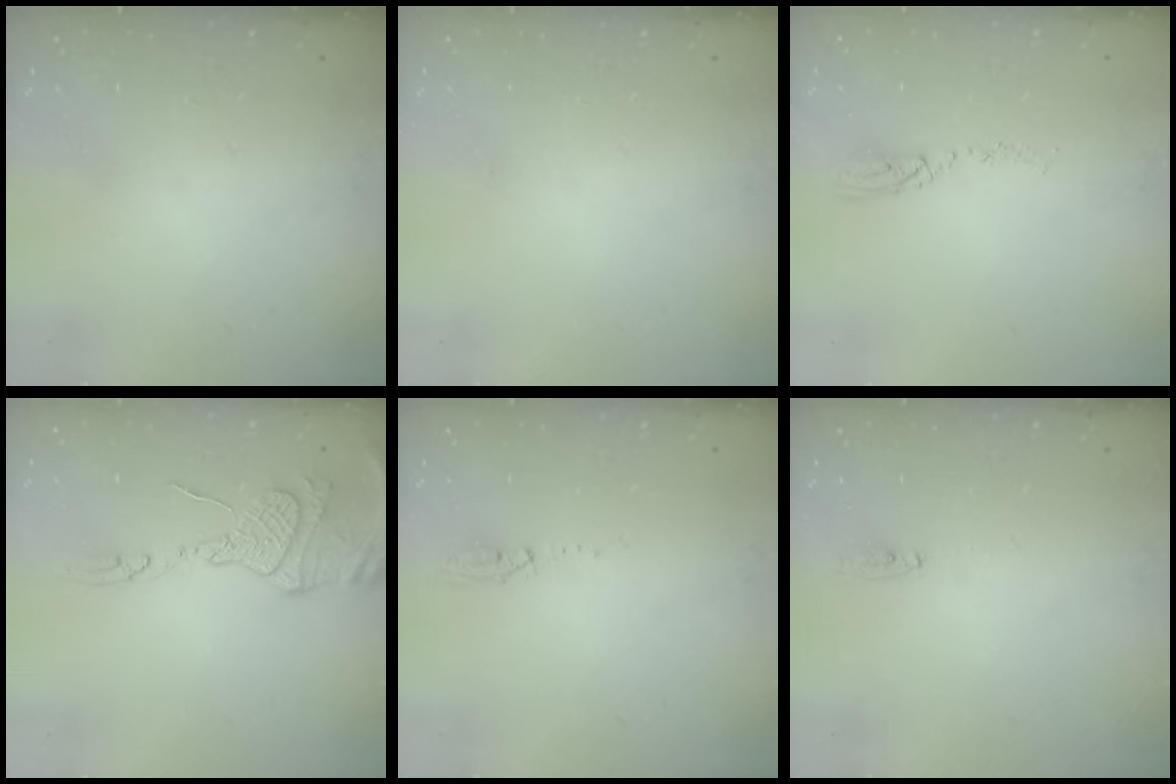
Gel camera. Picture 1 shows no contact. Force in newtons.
{"total": 9.0, "press": 1.4, "slide": 8.9}
{"total": 5.4, "press": 5.3, "slide": 0.6}
{"total": 13.9, "press": 13.8, "slide": 1.3}
{"total": 3.5, "press": 2.9, "slide": 2.0}
{"total": 15.9, "press": 4.3, "slide": 15.3}